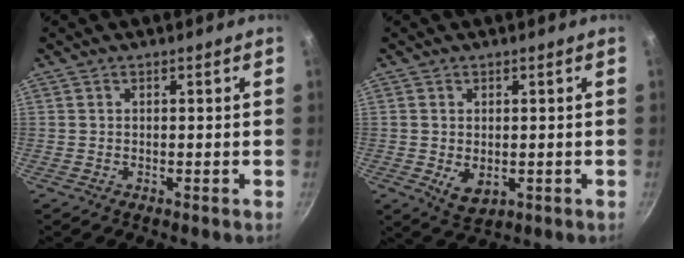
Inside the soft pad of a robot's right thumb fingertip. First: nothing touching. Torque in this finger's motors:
{"motor_torque": [-0.45, -0.01, 0.14, 0.32, 0.00]}